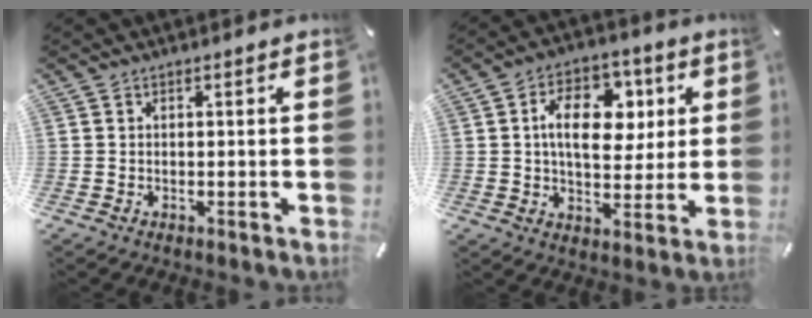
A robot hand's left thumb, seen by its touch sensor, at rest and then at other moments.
{"total": 14.2, "force": [3.5, 9.2, 10.2], "torque": [-0.152, 0.006, 0.060]}